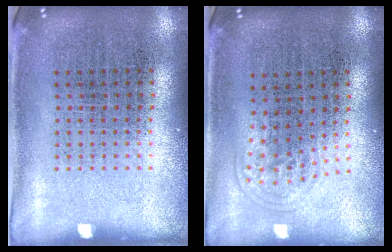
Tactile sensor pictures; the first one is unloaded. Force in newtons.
{"total": 1.0, "press": 0.6, "slide": 0.8}